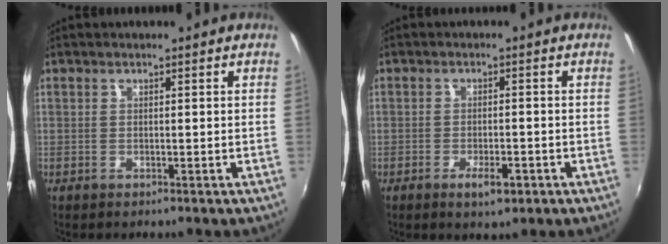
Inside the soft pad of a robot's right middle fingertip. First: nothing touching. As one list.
[{"total": 3.9, "force": [-2.1, 1.3, 3.1], "torque": [-0.064, -0.006, -0.032]}]